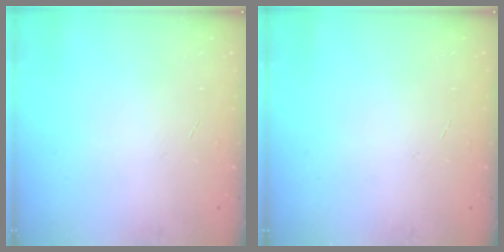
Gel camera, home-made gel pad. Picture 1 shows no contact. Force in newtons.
{"total": 0.0}